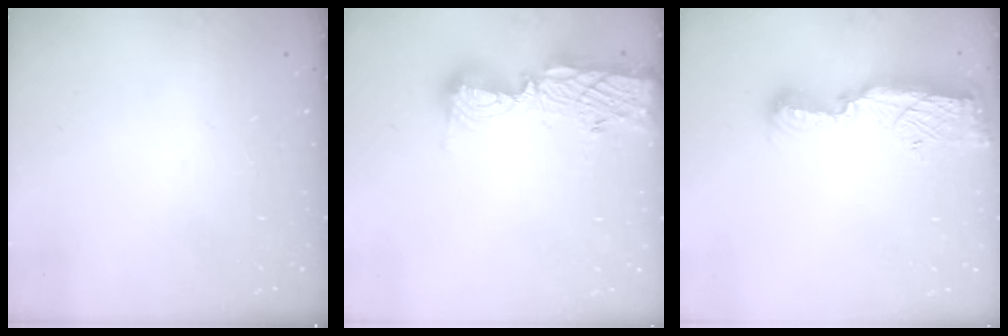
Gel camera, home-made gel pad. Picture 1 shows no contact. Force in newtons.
{"total": 13.6, "press": 13.5, "slide": 1.0}
{"total": 13.3, "press": 12.2, "slide": 5.5}